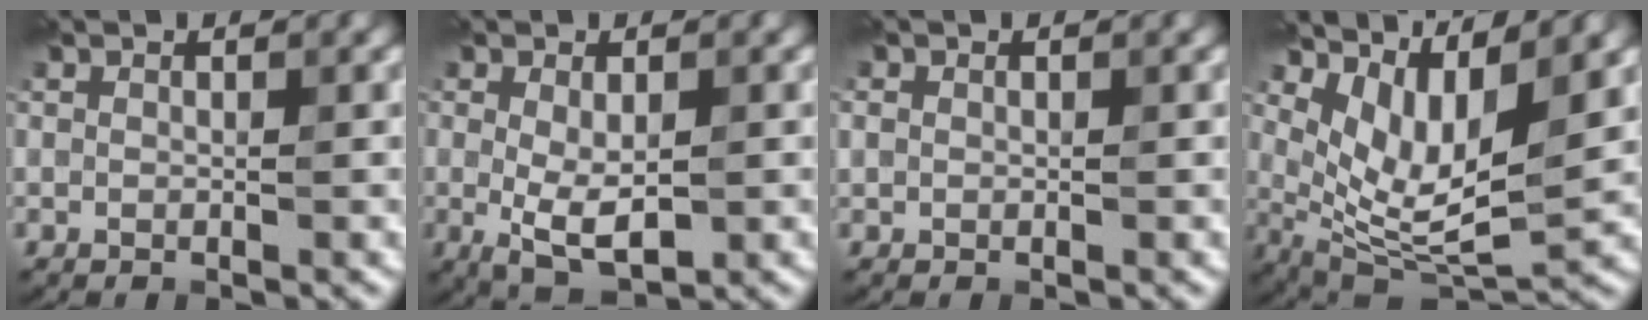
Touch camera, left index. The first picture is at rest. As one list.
[{"total": 4.4, "force": [-0.4, 2.1, 3.8], "torque": [-0.072, -0.008, -0.002]}, {"total": 0.7, "force": [0.1, 0.6, 0.2], "torque": [0.000, 0.001, 0.000]}, {"total": 7.3, "force": [2.9, 3.0, 6.0], "torque": [-0.120, -0.017, 0.059]}]